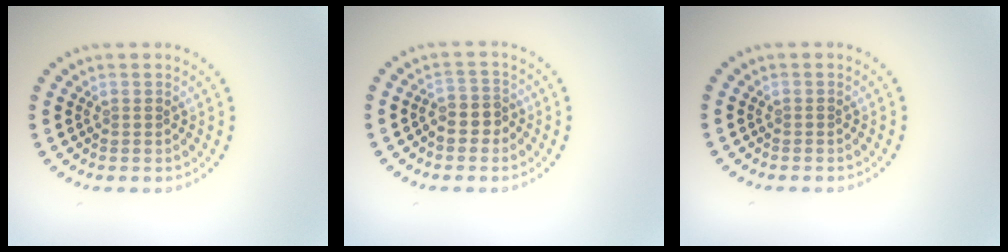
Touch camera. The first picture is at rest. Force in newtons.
{"total": 2.5, "press": 2.2, "slide": 1.1}
{"total": 0.0}